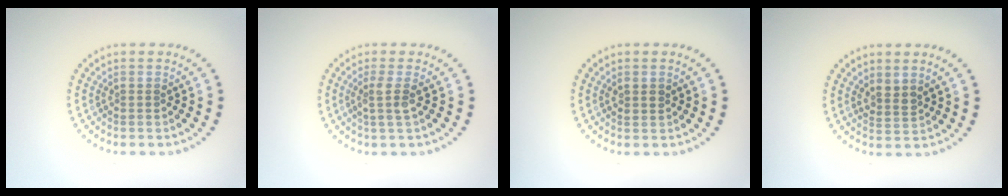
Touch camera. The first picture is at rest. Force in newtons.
{"total": 1.8, "press": 1.3, "slide": 1.3}
{"total": 1.0, "press": 1.0, "slide": 0.4}
{"total": 1.5, "press": 1.2, "slide": 0.8}